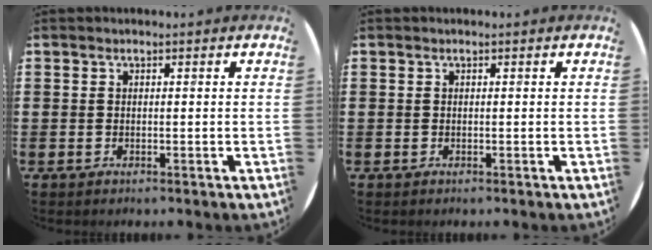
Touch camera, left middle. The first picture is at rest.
{"total": 0.0}